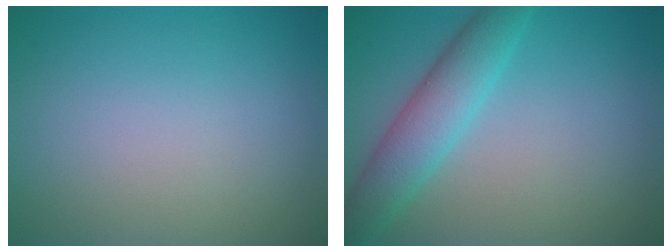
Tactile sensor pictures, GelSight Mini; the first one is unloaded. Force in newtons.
{"total": 4.5, "press": 4.5, "slide": 0.1}